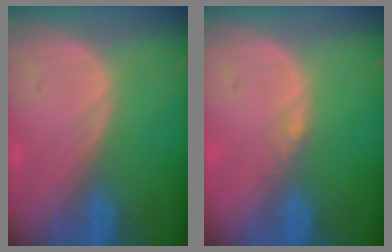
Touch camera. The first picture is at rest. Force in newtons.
{"total": 1.0, "press": 0.8, "slide": 0.6}